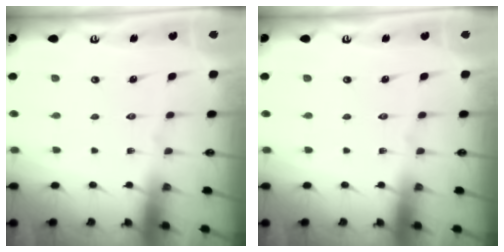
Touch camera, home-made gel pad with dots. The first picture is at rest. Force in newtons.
{"total": 0.0}